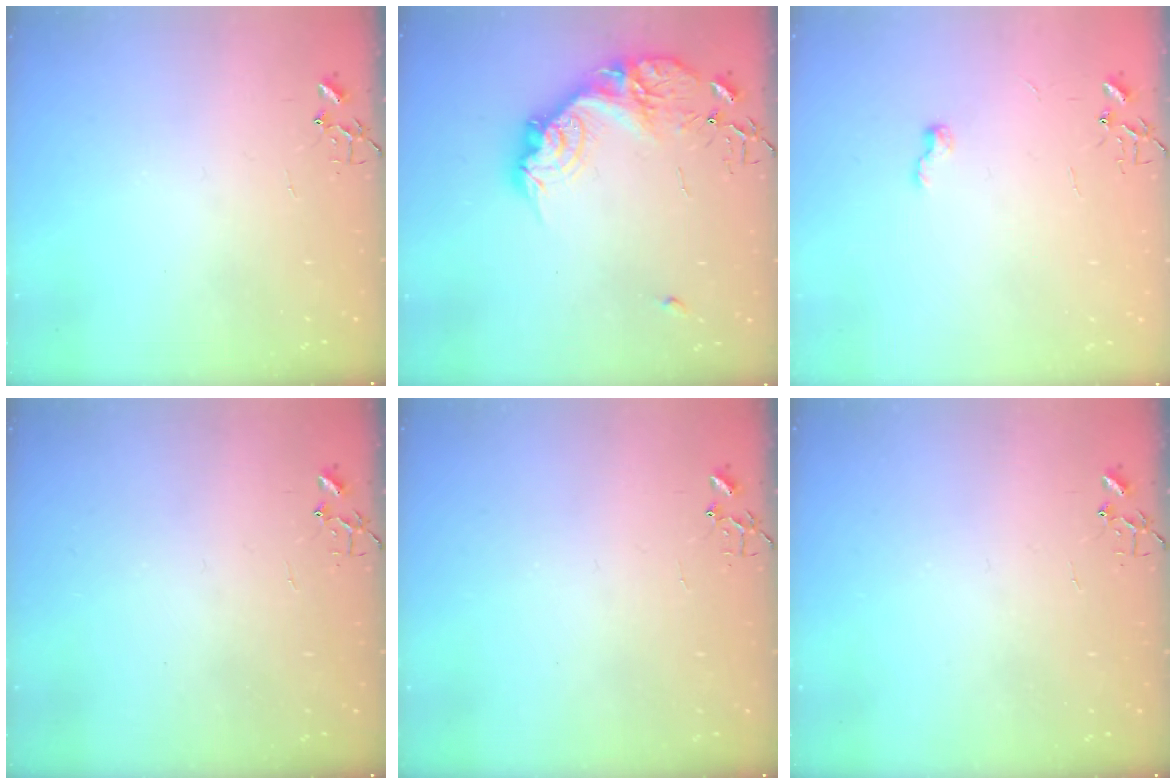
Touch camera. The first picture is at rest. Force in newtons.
{"total": 18.5, "press": 18.5, "slide": 1.0}
{"total": 5.0, "press": 5.0, "slide": 0.6}
{"total": 0.0}
{"total": 0.0}
{"total": 0.0}